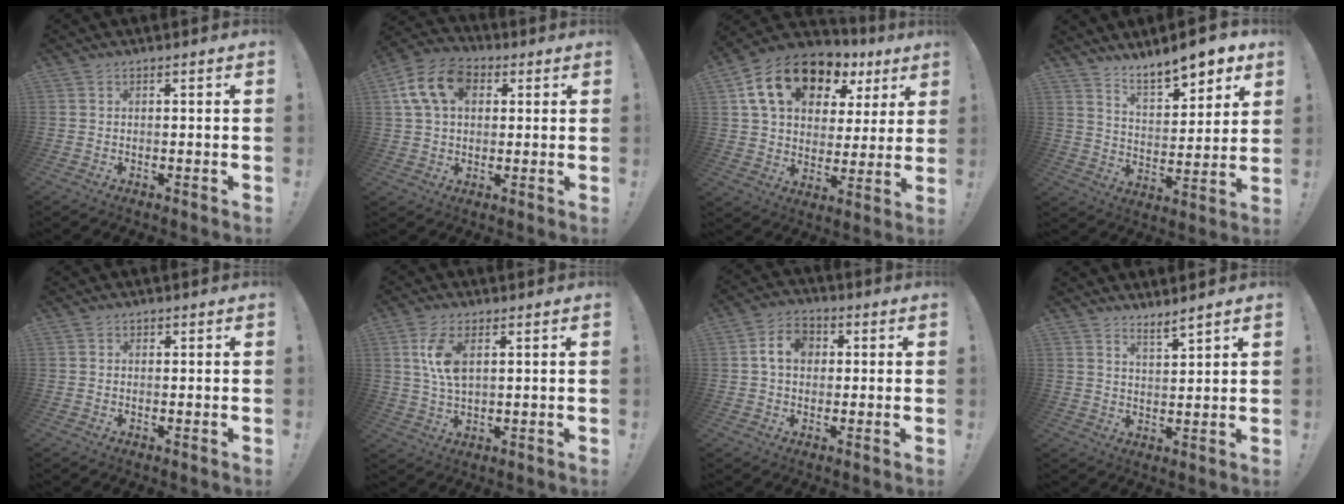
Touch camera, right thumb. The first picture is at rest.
{"total": 14.0, "force": [4.4, 9.9, 8.9], "torque": [-0.153, 0.003, 0.088]}
{"total": 19.2, "force": [10.2, 11.9, 11.0], "torque": [-0.185, -0.036, 0.187]}
{"total": 10.6, "force": [9.1, 3.2, 4.5], "torque": [-0.068, -0.072, 0.162]}
{"total": 0.6, "force": [0.3, 0.5, 0.0], "torque": [0.004, -0.001, 0.005]}
{"total": 7.8, "force": [2.6, 3.5, 6.5], "torque": [-0.129, -0.006, 0.043]}
{"total": 8.3, "force": [1.5, 6.3, 5.1], "torque": [-0.076, 0.013, 0.028]}
{"total": 4.5, "force": [4.1, 0.3, 1.8], "torque": [-0.026, -0.032, 0.070]}